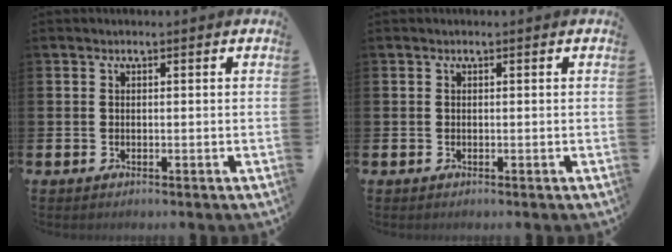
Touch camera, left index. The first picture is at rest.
{"total": 0.0}